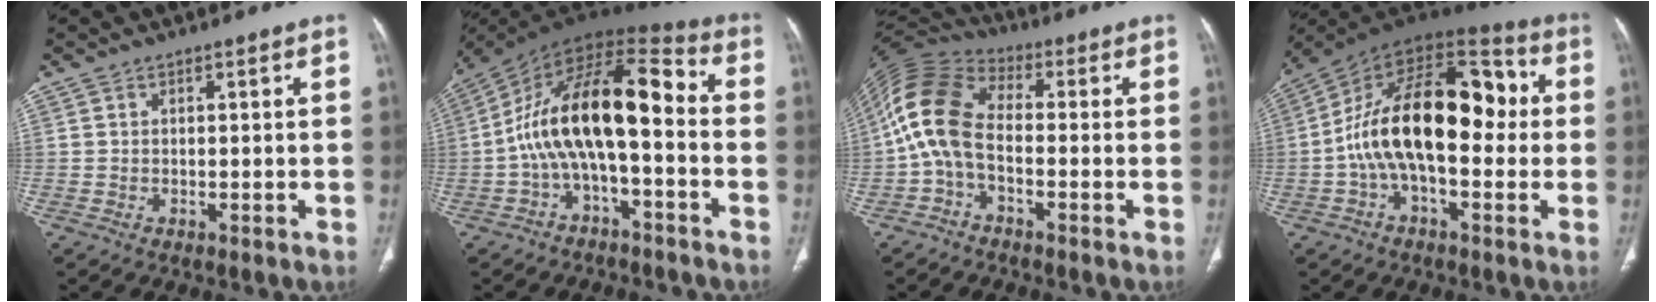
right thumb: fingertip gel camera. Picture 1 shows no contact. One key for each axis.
{"total": 17.1, "fx": -2.4, "fy": 7.4, "fz": 15.2, "tx": -0.256, "ty": 0.080, "tz": -0.049}
{"total": 11.7, "fx": -1.6, "fy": 6.9, "fz": 9.4, "tx": -0.192, "ty": 0.037, "tz": -0.046}
{"total": 22.3, "fx": -0.3, "fy": 11.7, "fz": 18.9, "tx": -0.296, "ty": 0.054, "tz": -0.015}